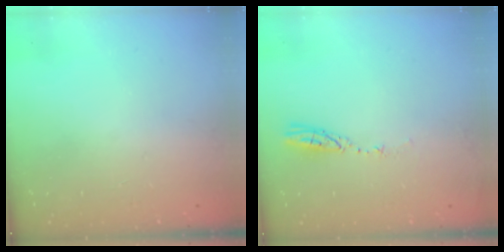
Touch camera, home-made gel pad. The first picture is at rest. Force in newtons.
{"total": 3.5, "press": 3.5, "slide": 0.3}